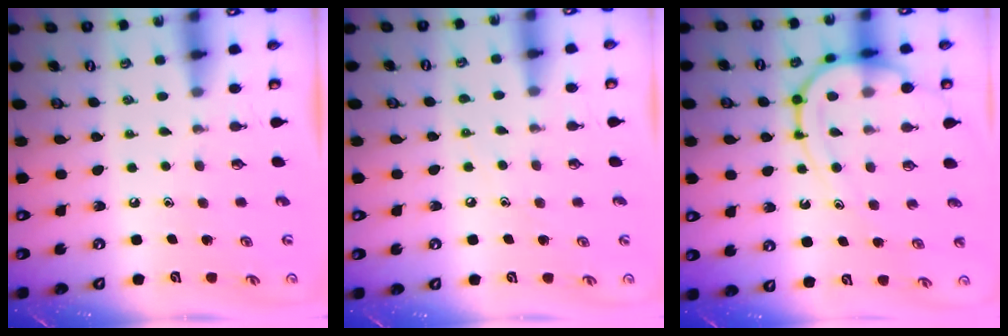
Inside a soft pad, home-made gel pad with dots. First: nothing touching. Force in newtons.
{"total": 5.4, "press": 5.3, "slide": 0.8}
{"total": 11.8, "press": 11.7, "slide": 1.2}